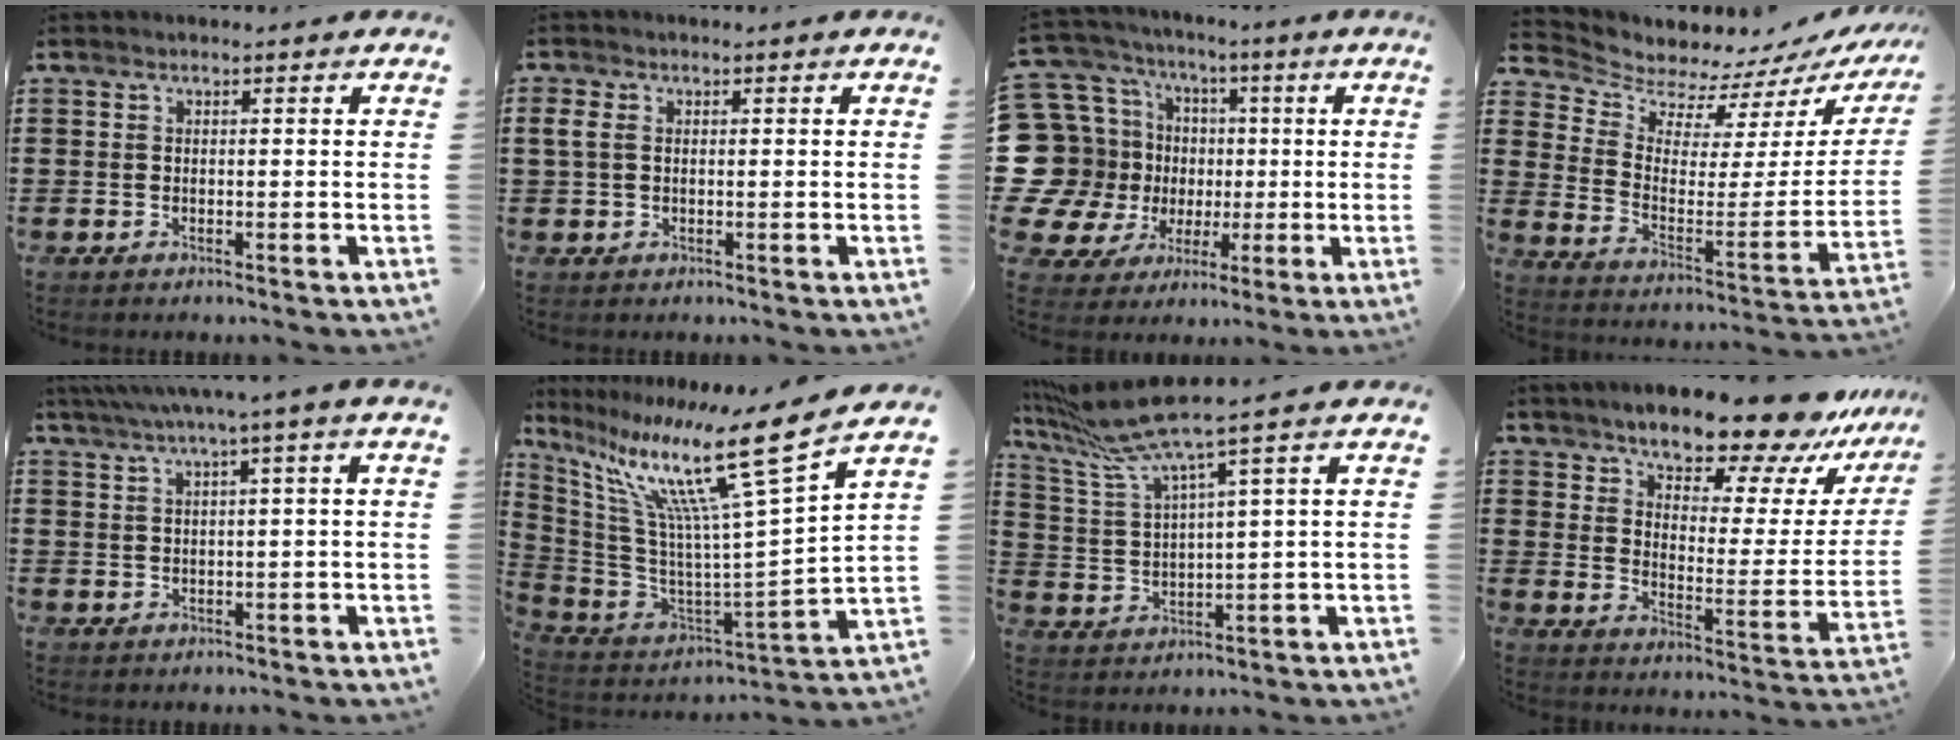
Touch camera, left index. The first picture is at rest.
{"total": 2.5, "force": [0.2, 1.6, 1.9], "torque": [-0.055, 0.001, -0.002]}
{"total": 13.7, "force": [-1.6, 13.3, 3.1], "torque": [-0.144, -0.008, 0.001]}
{"total": 5.9, "force": [5.6, 1.8, 0.0], "torque": [-0.042, -0.055, 0.097]}
{"total": 2.5, "force": [0.7, 0.0, 2.4], "torque": [-0.048, -0.003, 0.011]}
{"total": 16.2, "force": [9.6, 0.5, 13.1], "torque": [-0.276, -0.059, 0.137]}
{"total": 7.3, "force": [5.2, 0.0, 5.1], "torque": [-0.128, -0.023, 0.089]}
{"total": 13.0, "force": [11.5, 3.0, 5.3], "torque": [-0.110, -0.080, 0.199]}